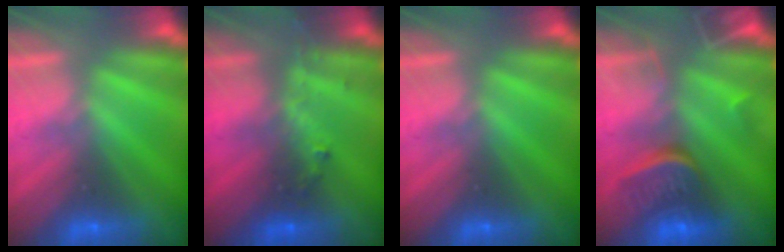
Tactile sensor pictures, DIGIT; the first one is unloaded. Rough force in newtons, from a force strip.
{"total": 2.8}
{"total": 0.0}
{"total": 8.3}